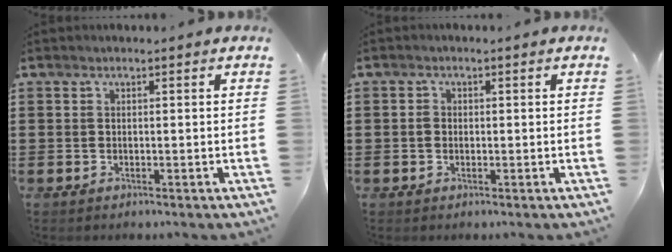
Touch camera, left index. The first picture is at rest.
{"total": 1.1, "force": [-0.1, 0.9, 0.5], "torque": [-0.012, 0.006, -0.002]}